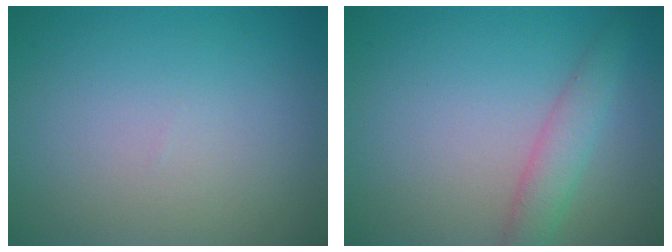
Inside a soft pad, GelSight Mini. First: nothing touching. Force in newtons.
{"total": 2.7, "press": 2.7, "slide": 0.2}